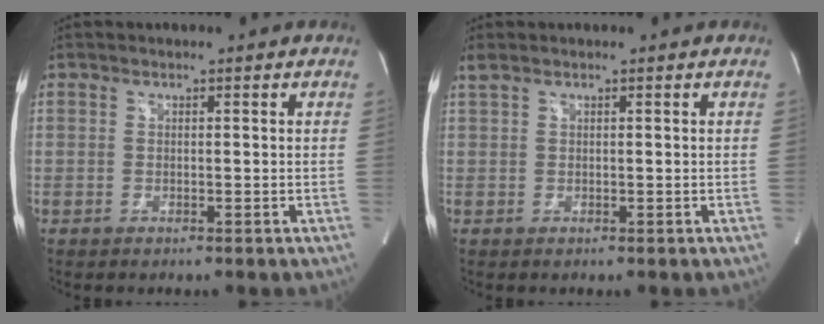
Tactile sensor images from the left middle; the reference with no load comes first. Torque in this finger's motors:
{"motor_torque": [0.11, -0.07, 0.14, 0.03]}